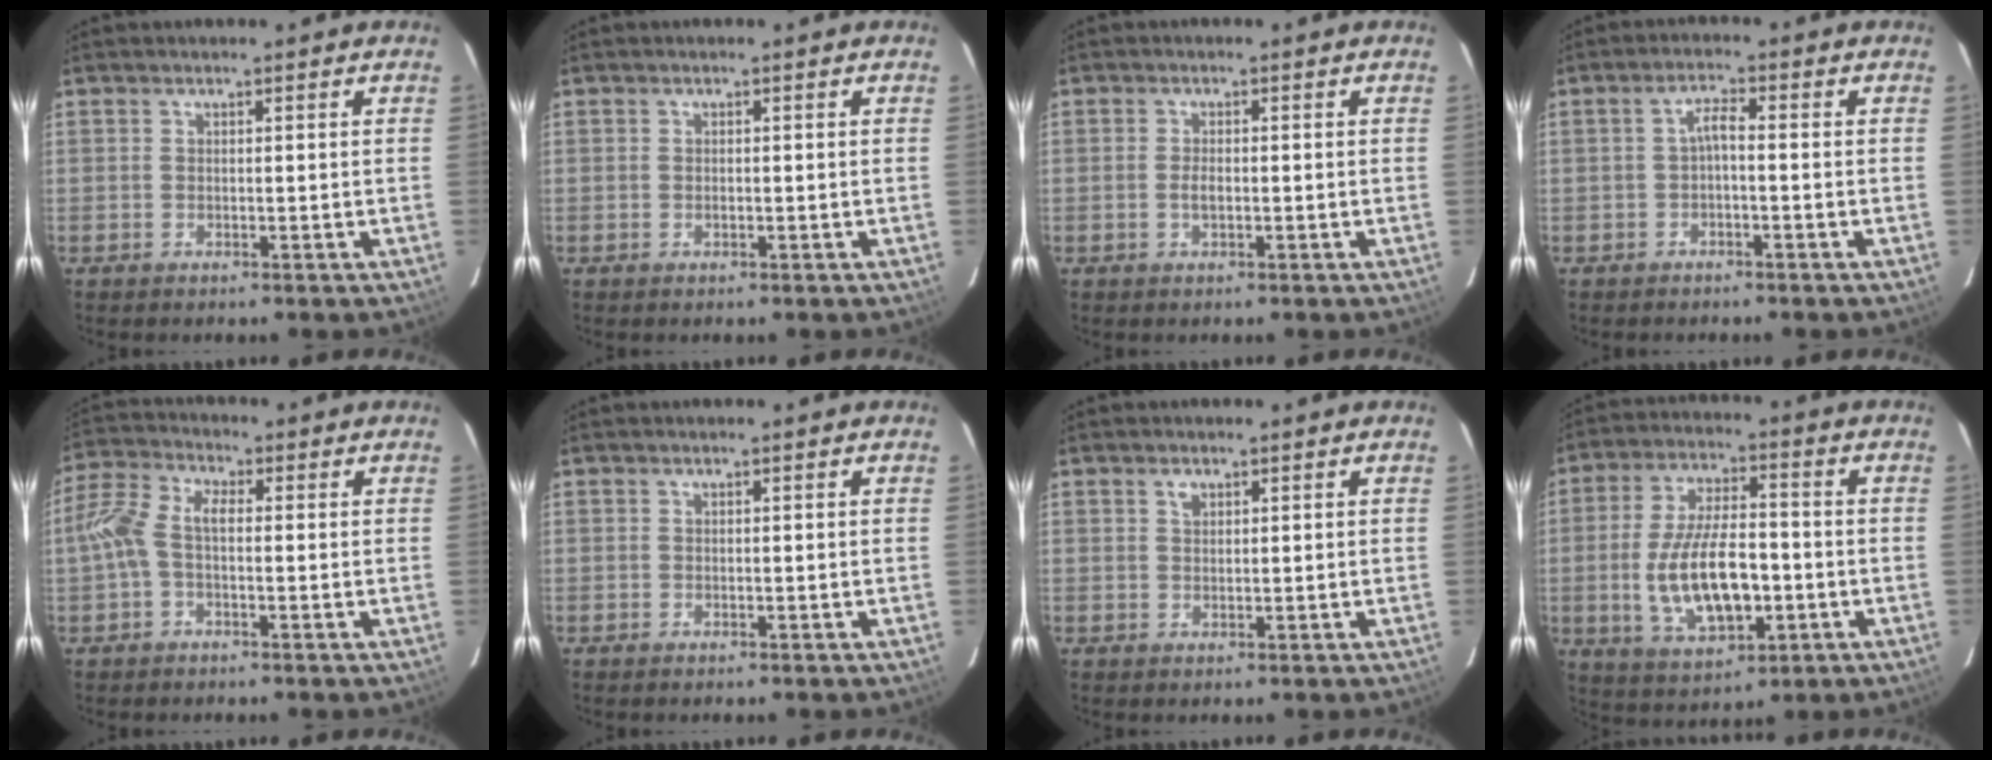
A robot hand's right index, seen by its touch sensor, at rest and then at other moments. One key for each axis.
{"total": 0.5, "fx": -0.2, "fy": 0.4, "fz": 0.4, "tx": -0.007, "ty": 0.000, "tz": -0.002}
{"total": 1.7, "fx": -0.4, "fy": 0.8, "fz": 1.5, "tx": -0.031, "ty": -0.001, "tz": -0.008}
{"total": 2.1, "fx": -0.7, "fy": 0.4, "fz": 2.0, "tx": -0.040, "ty": 0.007, "tz": -0.014}
{"total": 6.6, "fx": -0.8, "fy": 3.4, "fz": 5.6, "tx": -0.129, "ty": 0.021, "tz": -0.021}
{"total": 0.0}
{"total": 1.3, "fx": 0.8, "fy": 0.8, "fz": 0.6, "tx": -0.011, "ty": 0.003, "tz": 0.015}
{"total": 14.9, "fx": -2.9, "fy": 6.6, "fz": 13.0, "tx": -0.259, "ty": -0.006, "tz": -0.038}